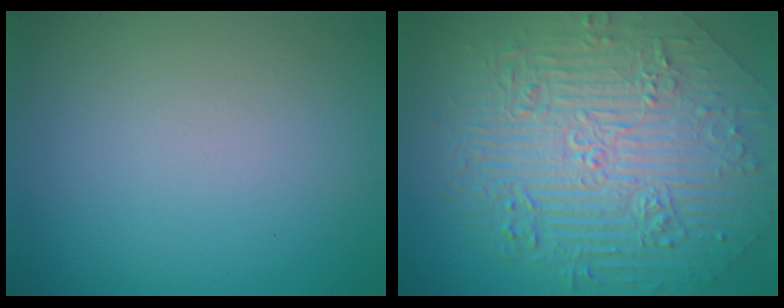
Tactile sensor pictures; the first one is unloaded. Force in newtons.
{"total": 11.2, "press": 7.5, "slide": 8.2}